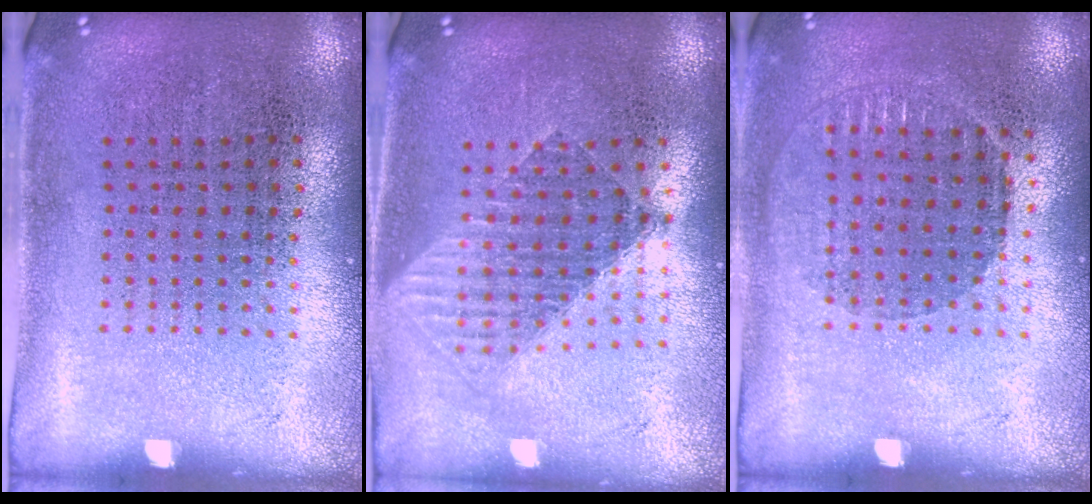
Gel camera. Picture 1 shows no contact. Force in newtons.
{"total": 1.5, "press": 1.3, "slide": 0.7}
{"total": 0.9, "press": 0.8, "slide": 0.3}